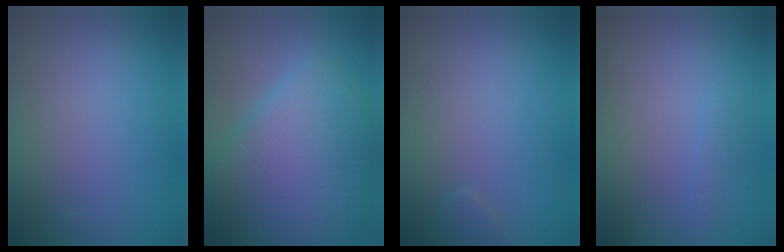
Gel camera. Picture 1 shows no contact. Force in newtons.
{"total": 8.9, "press": 8.9, "slide": 0.2}
{"total": 0.7, "press": 0.7, "slide": 0.0}
{"total": 0.6, "press": 0.6, "slide": 0.1}